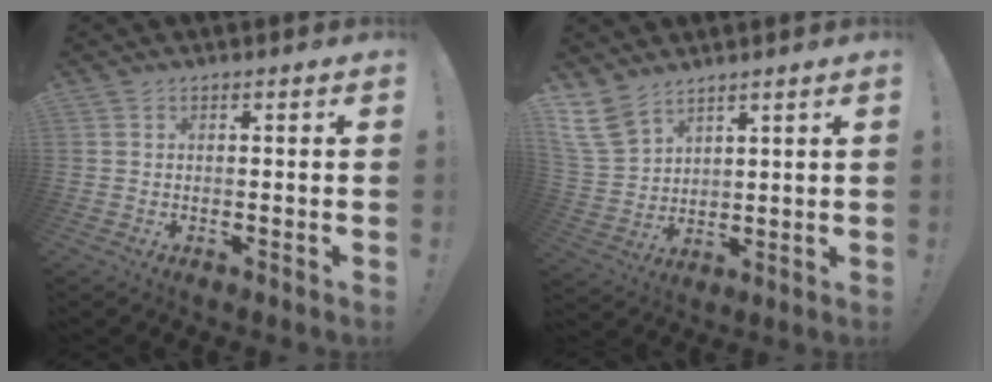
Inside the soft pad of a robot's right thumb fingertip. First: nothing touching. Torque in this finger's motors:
{"motor_torque": [-0.17, 0.10, 0.28, 0.24, 0.00]}